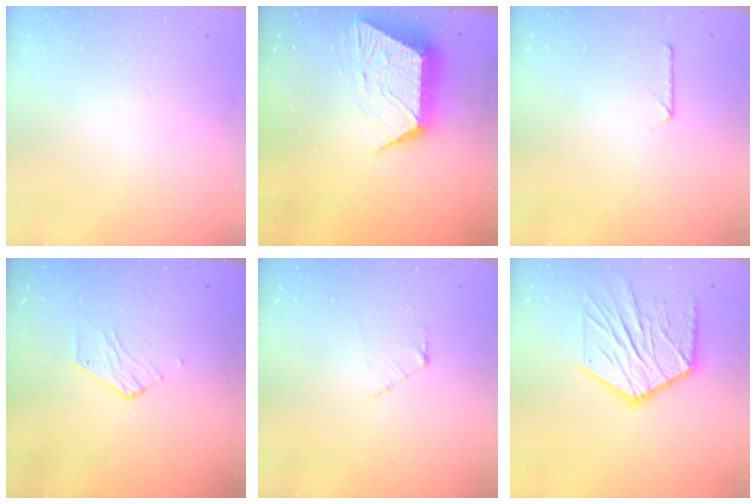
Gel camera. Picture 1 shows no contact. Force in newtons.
{"total": 13.4, "press": 13.3, "slide": 0.9}
{"total": 6.9, "press": 6.9, "slide": 0.6}
{"total": 3.7, "press": 3.7, "slide": 0.3}
{"total": 5.0, "press": 5.0, "slide": 0.5}
{"total": 17.7, "press": 17.6, "slide": 1.4}